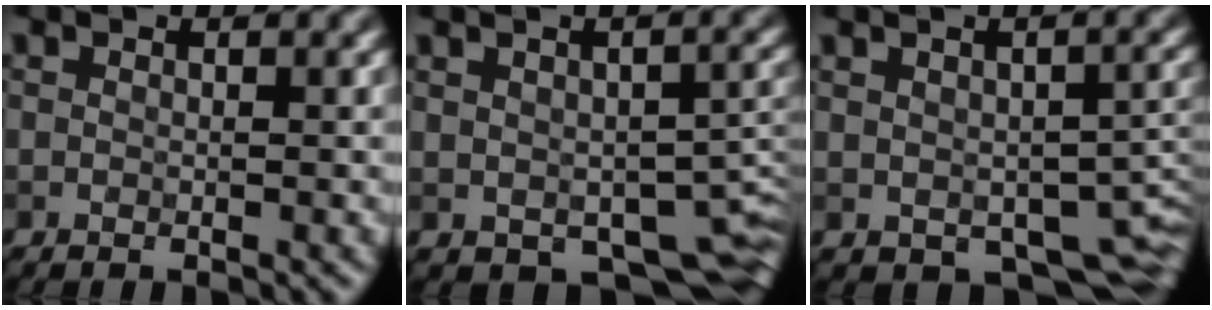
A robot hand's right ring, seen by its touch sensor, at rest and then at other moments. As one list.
[{"total": 6.2, "force": [-3.0, 3.0, 4.6], "torque": [-0.076, -0.019, -0.010]}, {"total": 5.6, "force": [-2.5, 2.8, 4.1], "torque": [-0.070, -0.021, -0.001]}]